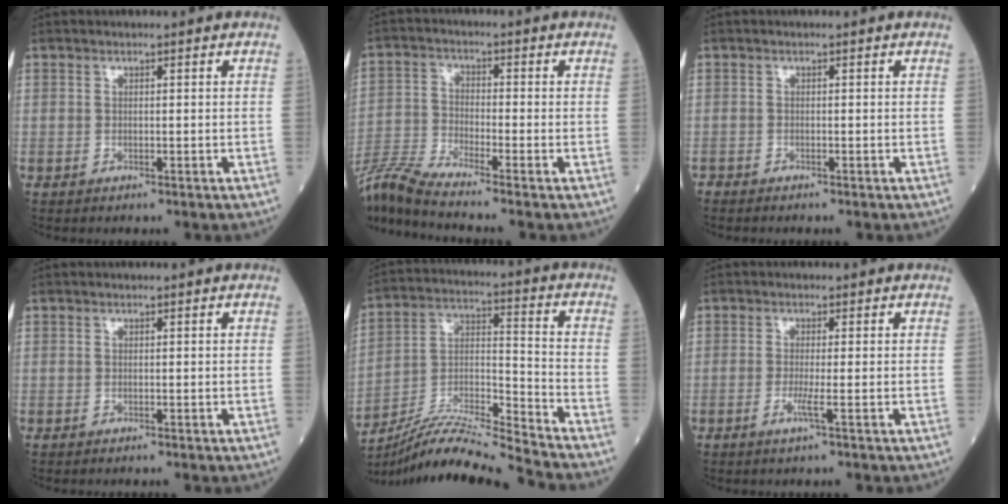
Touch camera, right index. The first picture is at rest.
{"total": 8.9, "force": [-7.9, -2.0, 3.5], "torque": [-0.077, -0.026, -0.159]}
{"total": 1.0, "force": [-1.0, 0.1, 0.2], "torque": [-0.007, -0.002, -0.020]}
{"total": 0.0}
{"total": 15.2, "force": [-14.4, -2.1, 4.5], "torque": [-0.080, 0.011, -0.266]}
{"total": 2.1, "force": [-0.9, -0.4, 1.8], "torque": [-0.042, -0.004, -0.019]}